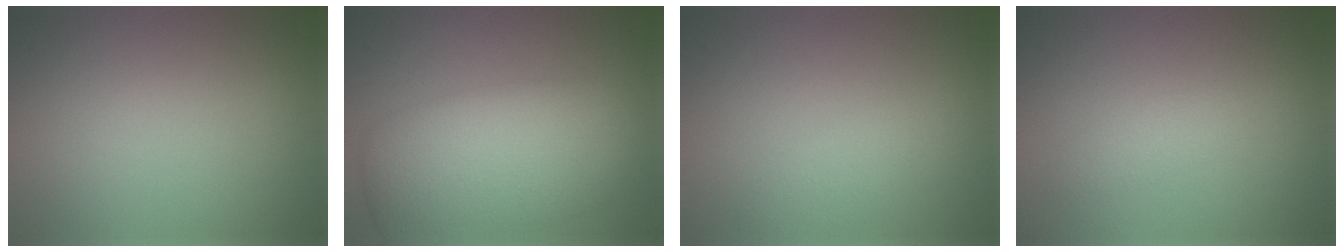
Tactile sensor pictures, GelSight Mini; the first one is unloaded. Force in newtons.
{"total": 10.5, "press": 10.5, "slide": 0.7}
{"total": 2.3, "press": 2.3, "slide": 0.1}
{"total": 1.3, "press": 1.3, "slide": 0.0}